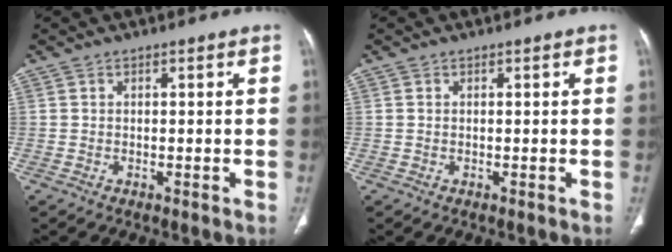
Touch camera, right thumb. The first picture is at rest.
{"total": 0.0}